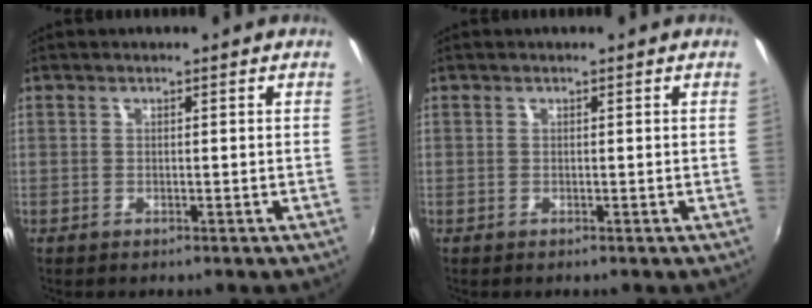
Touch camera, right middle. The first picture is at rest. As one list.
[{"total": 0.0}]